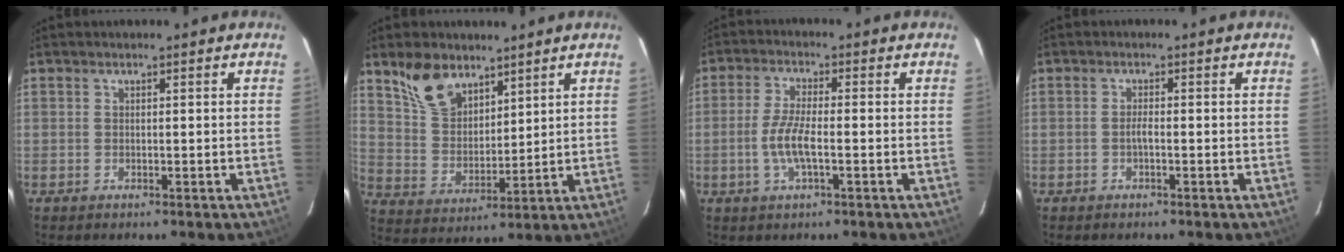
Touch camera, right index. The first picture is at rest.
{"total": 10.3, "force": [7.3, 5.6, 4.6], "torque": [-0.090, 0.019, 0.151]}
{"total": 6.3, "force": [-1.7, 1.4, 6.0], "torque": [-0.125, -0.002, -0.034]}
{"total": 1.2, "force": [-0.5, 0.1, 1.1], "torque": [-0.023, 0.002, -0.012]}